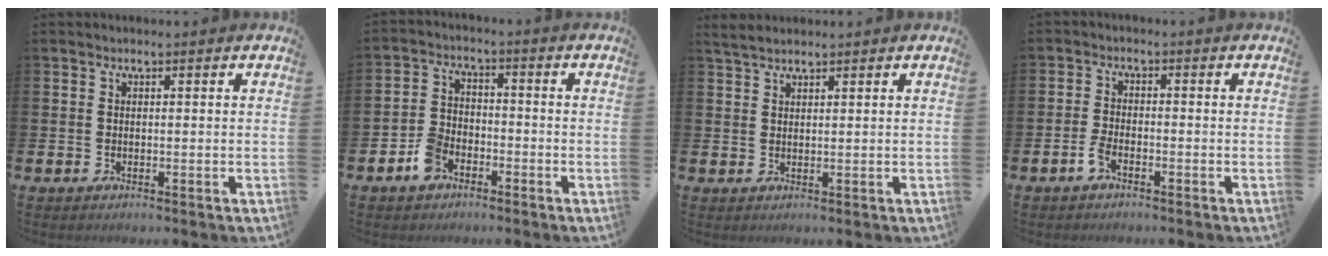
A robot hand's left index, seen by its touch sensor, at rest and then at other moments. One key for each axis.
{"total": 4.3, "fx": -2.9, "fy": 2.5, "fz": 1.9, "tx": -0.045, "ty": 0.014, "tz": -0.056}
{"total": 2.2, "fx": 2.0, "fy": 0.4, "fz": 0.6, "tx": -0.015, "ty": 0.003, "tz": 0.038}
{"total": 2.3, "fx": -1.4, "fy": 0.8, "fz": 1.6, "tx": -0.036, "ty": 0.006, "tz": -0.026}